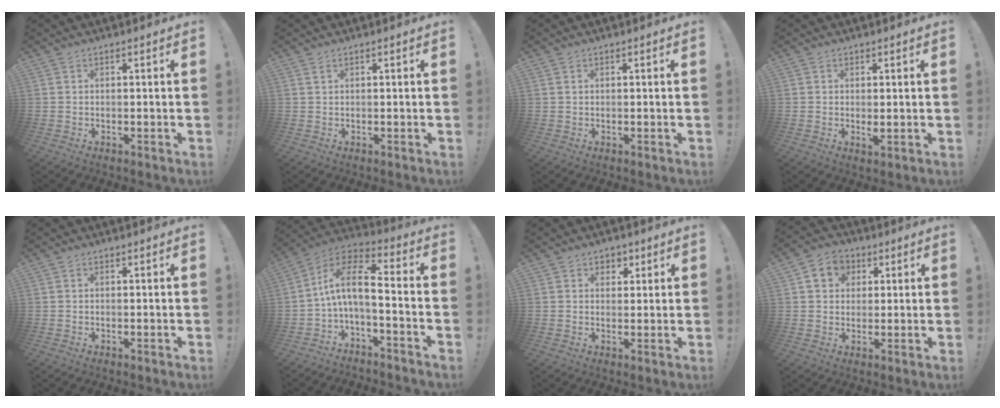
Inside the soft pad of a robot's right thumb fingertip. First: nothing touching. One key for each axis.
{"total": 1.1, "fx": 0.7, "fy": 0.4, "fz": 0.8, "tx": -0.008, "ty": -0.001, "tz": 0.011}
{"total": 0.6, "fx": 0.4, "fy": 0.4, "fz": 0.3, "tx": -0.009, "ty": 0.002, "tz": 0.008}
{"total": 1.7, "fx": 0.5, "fy": 0.8, "fz": 1.4, "tx": -0.016, "ty": -0.005, "tz": 0.010}
{"total": 0.0}
{"total": 10.8, "fx": -0.5, "fy": 4.4, "fz": 9.8, "tx": -0.165, "ty": 0.014, "tz": -0.009}
{"total": 3.4, "fx": 1.5, "fy": 3.0, "fz": 0.9, "tx": -0.001, "ty": -0.006, "tz": 0.024}
{"total": 8.4, "fx": 3.0, "fy": 7.2, "fz": 3.2, "tx": -0.045, "ty": -0.003, "tz": 0.062}